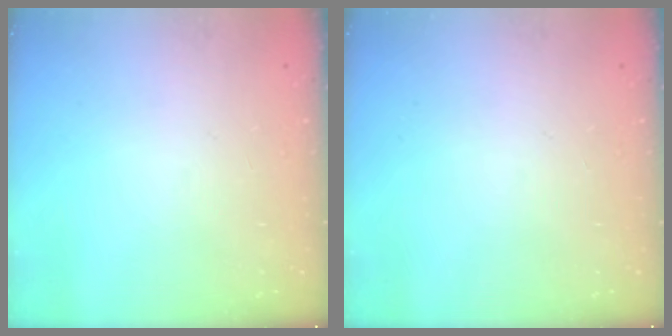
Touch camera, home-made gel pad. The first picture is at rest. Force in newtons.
{"total": 0.0}